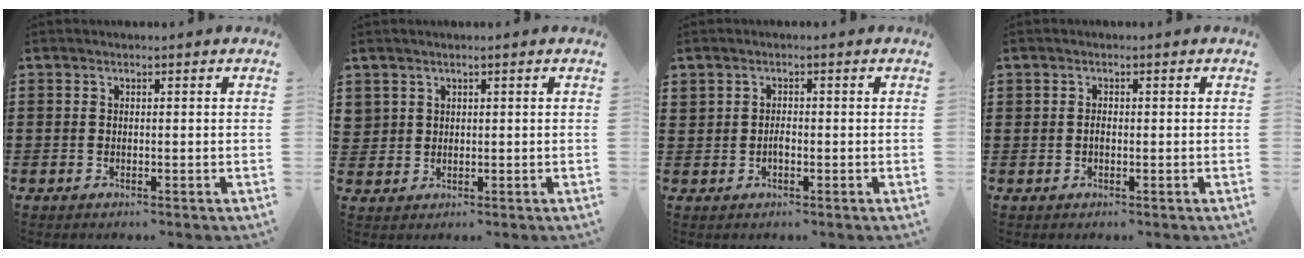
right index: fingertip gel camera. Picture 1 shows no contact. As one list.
[{"total": 1.7, "force": [1.2, 1.3, 0.1], "torque": [-0.009, 0.004, 0.024]}, {"total": 1.3, "force": [-0.3, 0.8, 0.9], "torque": [-0.019, 0.000, -0.006]}, {"total": 0.9, "force": [-0.2, 0.6, 0.6], "torque": [-0.015, -0.002, -0.004]}]